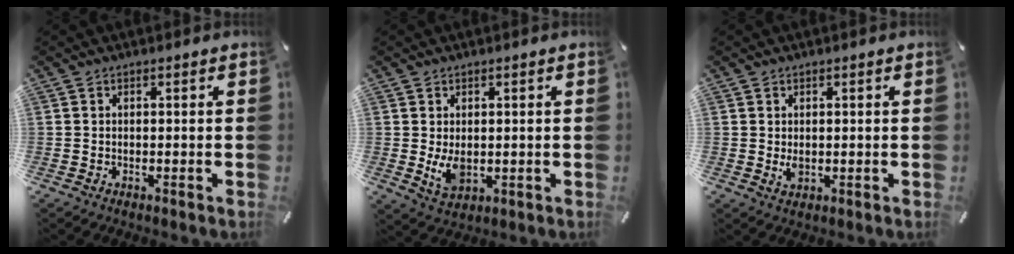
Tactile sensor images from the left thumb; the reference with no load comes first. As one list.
[{"total": 5.4, "force": [-0.2, 3.7, 3.9], "torque": [-0.081, -0.011, -0.006]}, {"total": 2.1, "force": [0.0, 1.5, 1.5], "torque": [-0.029, -0.004, -0.004]}]